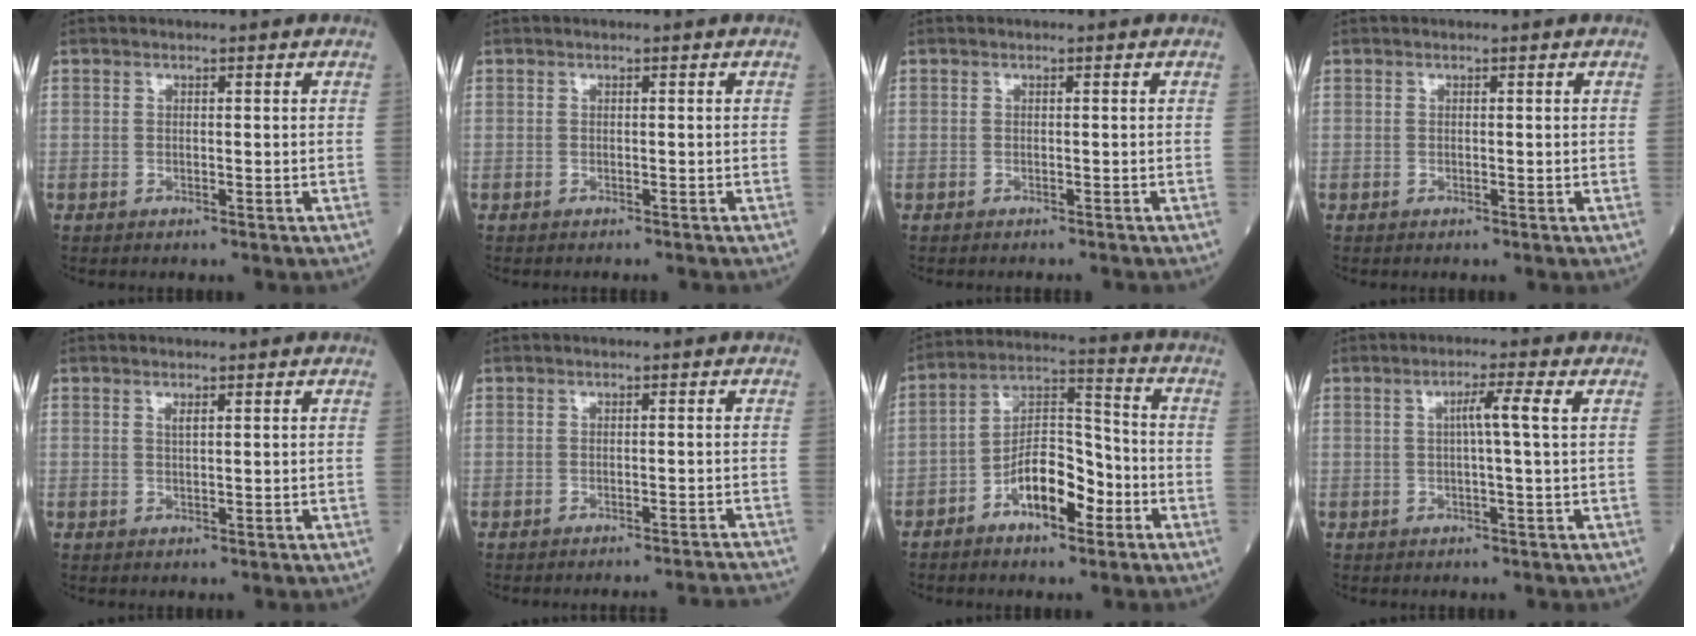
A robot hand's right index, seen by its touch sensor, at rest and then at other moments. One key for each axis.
{"total": 1.4, "fx": -1.4, "fy": 0.0, "fz": 0.4, "tx": -0.003, "ty": 0.000, "tz": -0.017}
{"total": 1.8, "fx": -1.8, "fy": -0.2, "fz": 0.3, "tx": -0.002, "ty": -0.002, "tz": -0.022}
{"total": 0.0}
{"total": 0.8, "fx": 0.5, "fy": 0.0, "fz": 0.6, "tx": -0.018, "ty": -0.004, "tz": 0.009}
{"total": 7.4, "fx": -7.2, "fy": -1.4, "fz": 0.7, "tx": 0.001, "ty": -0.012, "tz": -0.079}
{"total": 9.8, "fx": -4.6, "fy": 4.2, "fz": 7.5, "tx": -0.138, "ty": 0.023, "tz": -0.081}
{"total": 3.5, "fx": 0.6, "fy": -0.8, "fz": 3.3, "tx": -0.061, "ty": 0.005, "tz": 0.008}